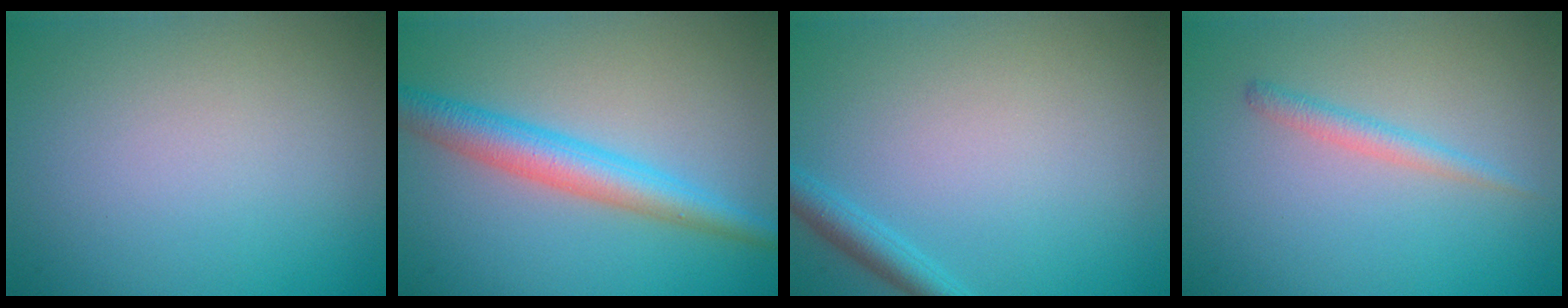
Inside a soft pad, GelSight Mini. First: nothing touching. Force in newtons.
{"total": 4.7, "press": 4.7, "slide": 0.1}
{"total": 2.0, "press": 2.0, "slide": 0.2}
{"total": 1.5, "press": 1.5, "slide": 0.0}